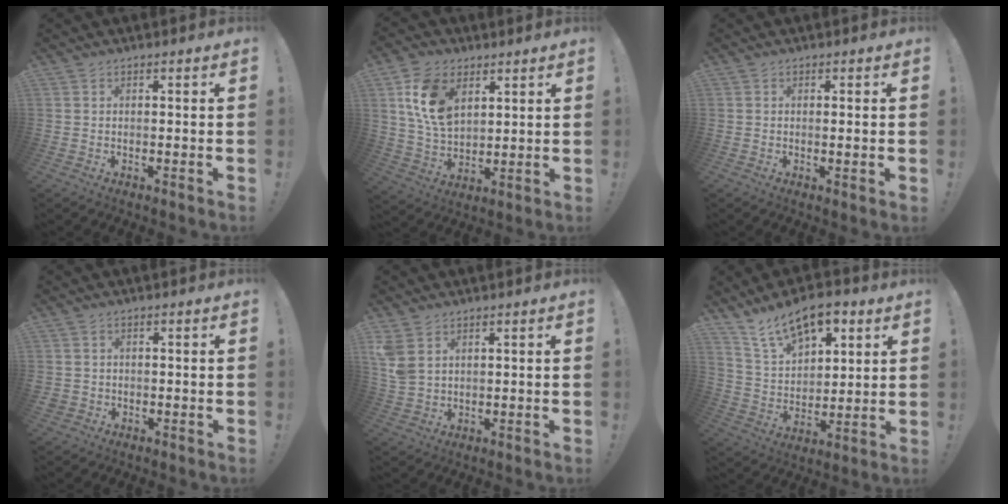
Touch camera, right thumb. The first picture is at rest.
{"total": 14.5, "force": [5.9, 9.7, 9.0], "torque": [-0.171, -0.014, 0.111]}
{"total": 1.3, "force": [0.1, -0.2, 1.3], "torque": [-0.023, 0.000, 0.002]}
{"total": 2.0, "force": [-0.3, 1.9, 0.6], "torque": [-0.002, -0.002, -0.005]}
{"total": 5.7, "force": [2.9, 3.6, 3.4], "torque": [-0.068, -0.008, 0.059]}
{"total": 15.0, "force": [9.7, 7.9, 8.1], "torque": [-0.136, -0.051, 0.179]}